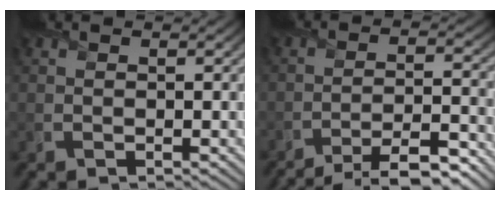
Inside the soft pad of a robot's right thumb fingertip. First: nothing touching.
{"total": 10.3, "force": [-8.7, 1.7, 5.3], "torque": [-0.089, 0.005, -0.131]}